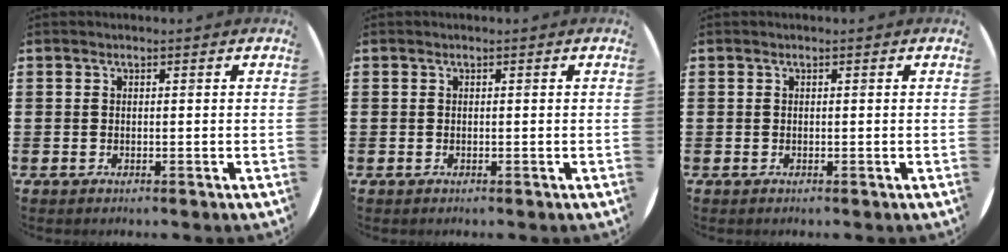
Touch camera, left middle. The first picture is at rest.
{"total": 0.0}
{"total": 0.0}